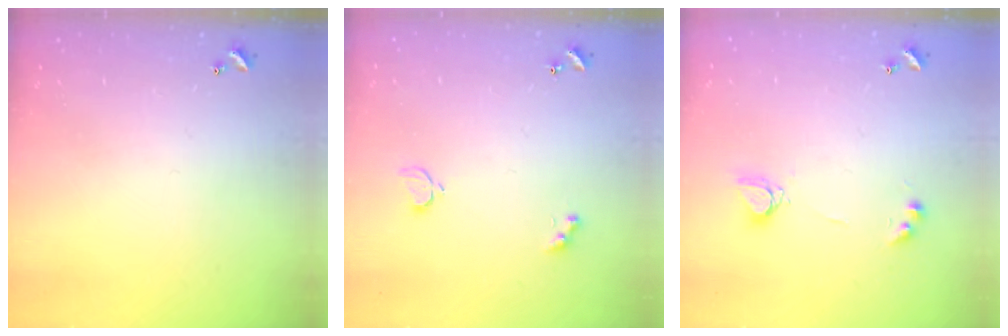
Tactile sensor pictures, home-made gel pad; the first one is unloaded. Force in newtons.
{"total": 2.1, "press": 2.1, "slide": 0.5}
{"total": 4.9, "press": 4.9, "slide": 0.3}